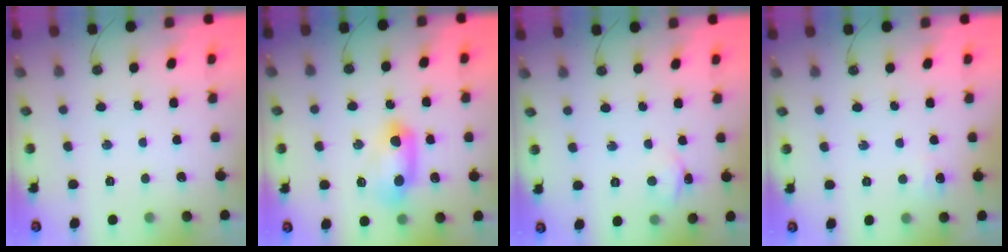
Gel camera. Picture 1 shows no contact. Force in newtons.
{"total": 10.8, "press": 10.7, "slide": 1.3}
{"total": 4.8, "press": 4.8, "slide": 0.4}
{"total": 4.7, "press": 4.7, "slide": 0.3}